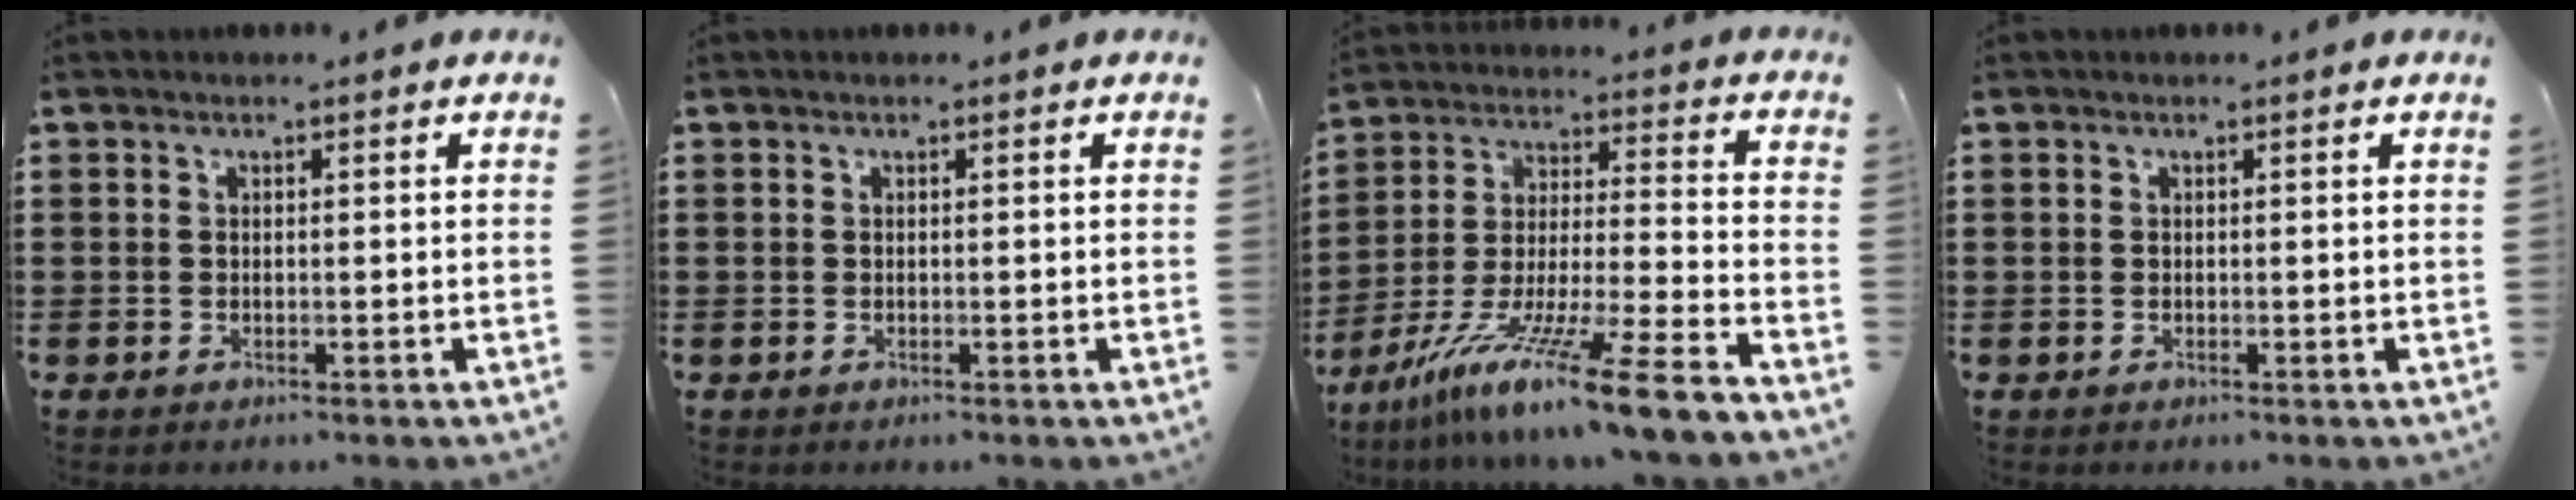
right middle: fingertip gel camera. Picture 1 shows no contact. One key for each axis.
{"total": 0.0}
{"total": 13.8, "fx": -10.9, "fy": -0.9, "fz": 8.4, "tx": -0.151, "ty": 0.012, "tz": -0.205}
{"total": 0.0}